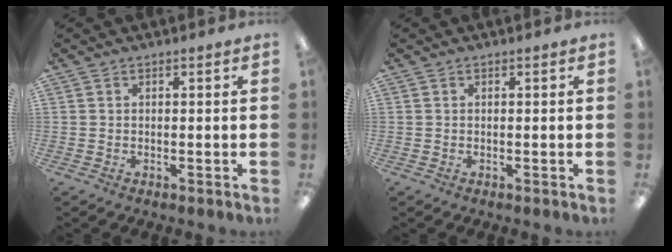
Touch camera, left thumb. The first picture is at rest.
{"total": 0.0}